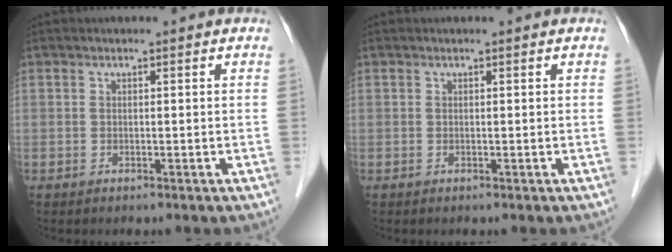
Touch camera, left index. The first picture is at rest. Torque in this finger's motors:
{"motor_torque": [0.24, 0.06, -0.03, 0.00]}